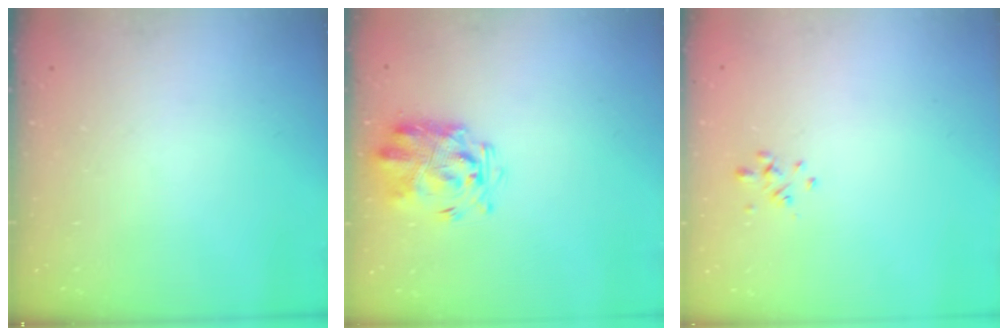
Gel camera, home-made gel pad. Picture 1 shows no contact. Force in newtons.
{"total": 3.6, "press": 3.3, "slide": 1.5}
{"total": 1.0, "press": 0.7, "slide": 0.6}